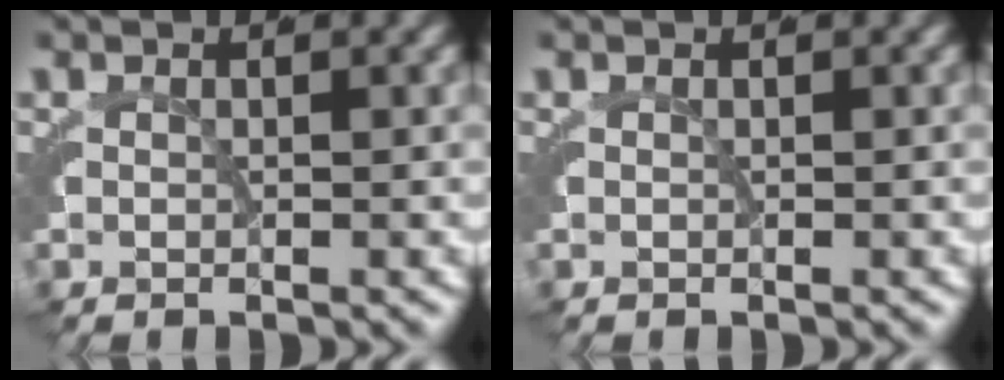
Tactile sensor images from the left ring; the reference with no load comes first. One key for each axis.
{"total": 0.0}